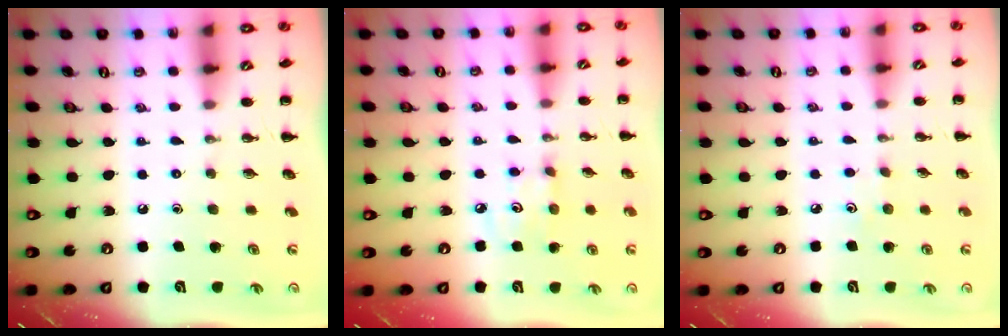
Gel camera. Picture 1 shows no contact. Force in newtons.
{"total": 3.9, "press": 3.7, "slide": 1.0}
{"total": 2.8, "press": 2.7, "slide": 0.8}